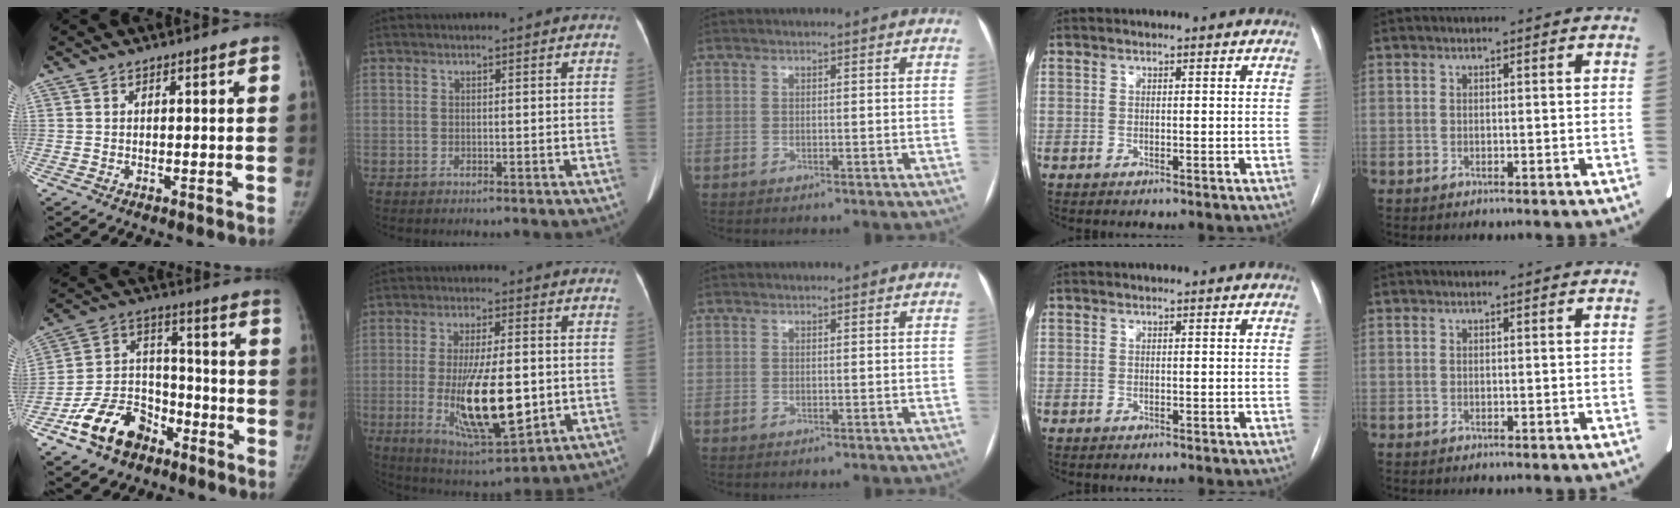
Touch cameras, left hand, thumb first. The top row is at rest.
{"thumb": {"total": 14.3, "force": [-8.7, 9.3, 6.5], "torque": [-0.086, 0.072, -0.155]}, "index": {"total": 14.6, "force": [-2.2, 3.9, 13.9], "torque": [-0.251, -0.025, -0.024]}}